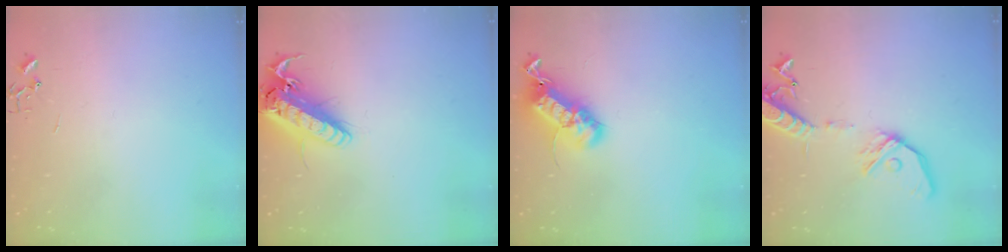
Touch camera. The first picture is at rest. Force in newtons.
{"total": 19.1, "press": 18.8, "slide": 3.3}
{"total": 21.0, "press": 21.0, "slide": 0.4}
{"total": 16.0, "press": 15.7, "slide": 3.1}